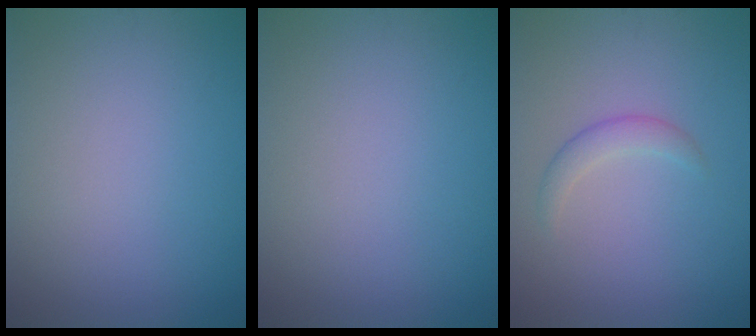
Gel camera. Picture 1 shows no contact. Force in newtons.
{"total": 0.0}
{"total": 1.6, "press": 1.6, "slide": 0.1}